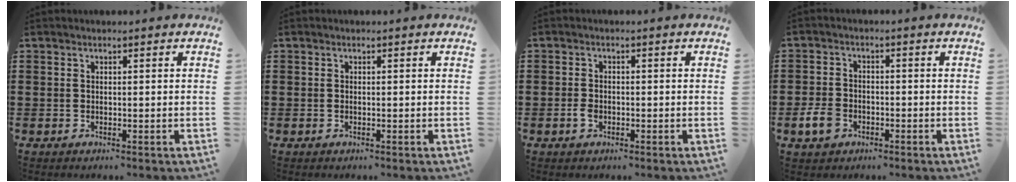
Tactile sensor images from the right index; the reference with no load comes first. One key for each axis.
{"total": 0.0}
{"total": 1.9, "fx": -0.9, "fy": 1.1, "fz": 1.2, "tx": -0.032, "ty": -0.003, "tz": -0.019}
{"total": 4.1, "fx": -1.9, "fy": 2.8, "fz": 2.3, "tx": -0.065, "ty": -0.003, "tz": -0.040}